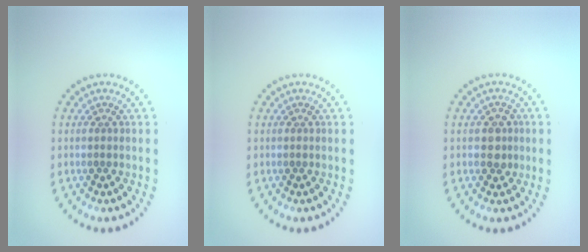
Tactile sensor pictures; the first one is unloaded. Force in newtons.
{"total": 0.0}
{"total": 1.8, "press": 1.7, "slide": 0.4}